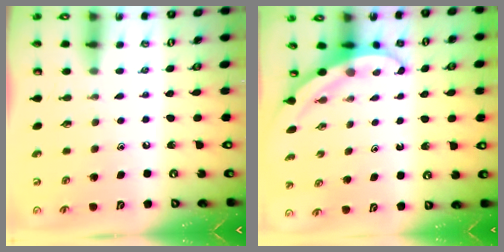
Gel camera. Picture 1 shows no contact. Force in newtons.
{"total": 3.2, "press": 3.2, "slide": 0.1}